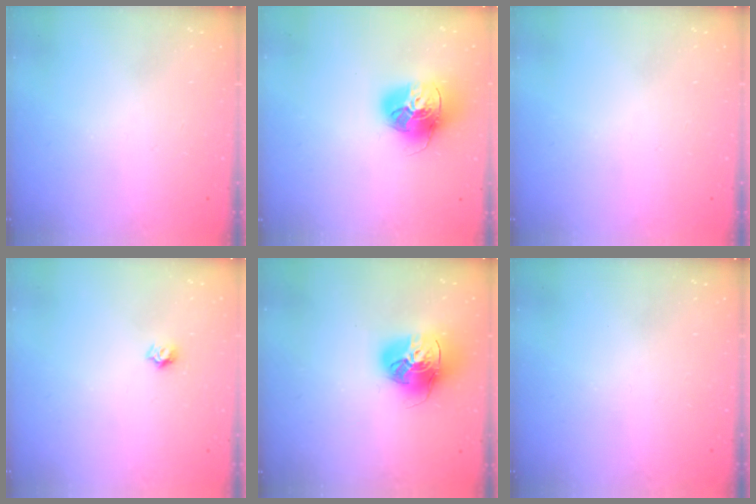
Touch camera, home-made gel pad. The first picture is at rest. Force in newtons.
{"total": 16.8, "press": 16.7, "slide": 1.9}
{"total": 0.0}
{"total": 3.7, "press": 3.6, "slide": 0.2}
{"total": 16.3, "press": 16.2, "slide": 1.6}
{"total": 0.0}